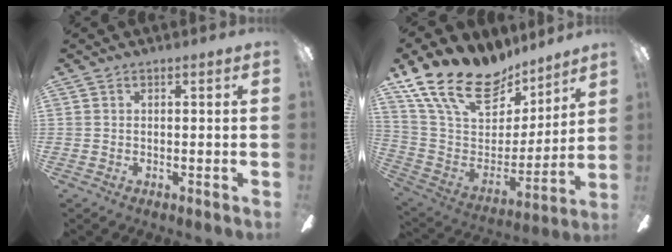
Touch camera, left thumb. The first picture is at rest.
{"total": 22.6, "force": [15.8, 11.0, 11.7], "torque": [-0.217, -0.101, 0.294]}